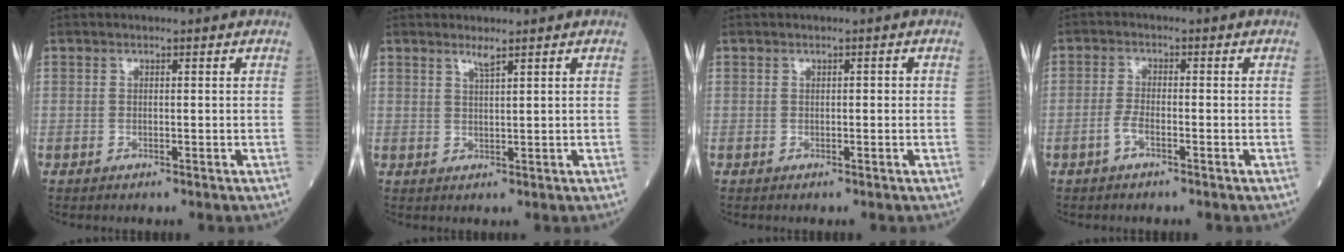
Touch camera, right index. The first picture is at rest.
{"total": 1.6, "force": [1.2, -0.3, 0.9], "torque": [-0.020, -0.005, 0.024]}
{"total": 0.6, "force": [-0.1, 0.3, 0.5], "torque": [-0.004, 0.004, -0.001]}
{"total": 2.4, "force": [-1.3, 0.7, 1.9], "torque": [-0.038, 0.003, -0.028]}